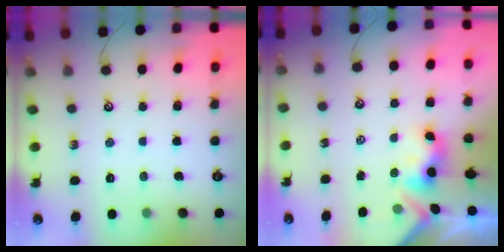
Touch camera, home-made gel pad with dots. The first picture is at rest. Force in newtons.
{"total": 3.0, "press": 2.9, "slide": 0.6}